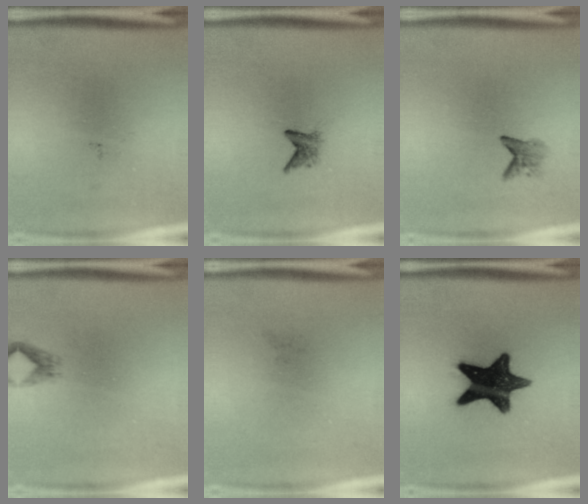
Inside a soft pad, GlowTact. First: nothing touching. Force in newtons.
{"total": 1.8}
{"total": 1.8}
{"total": 1.1}
{"total": 0.0}
{"total": 15.1}